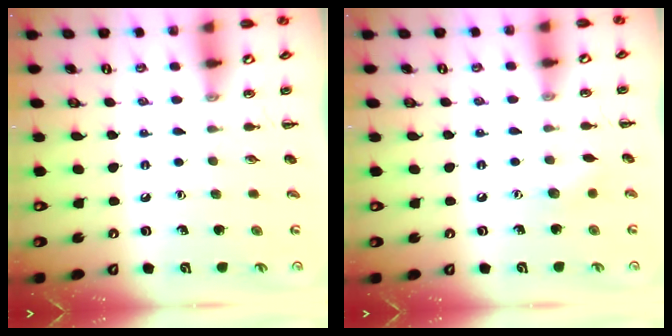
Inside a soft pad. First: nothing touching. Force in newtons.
{"total": 5.2, "press": 5.1, "slide": 1.4}